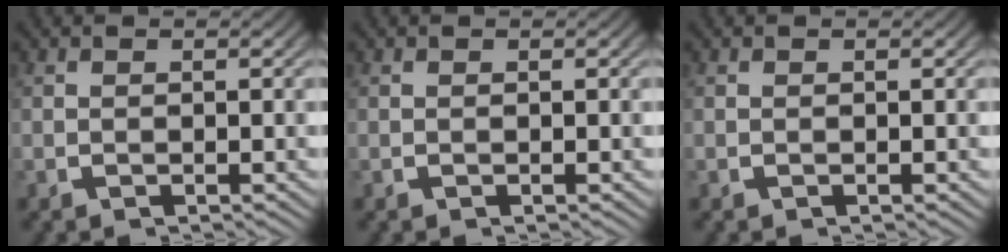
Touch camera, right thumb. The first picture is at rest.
{"total": 0.0}
{"total": 0.0}